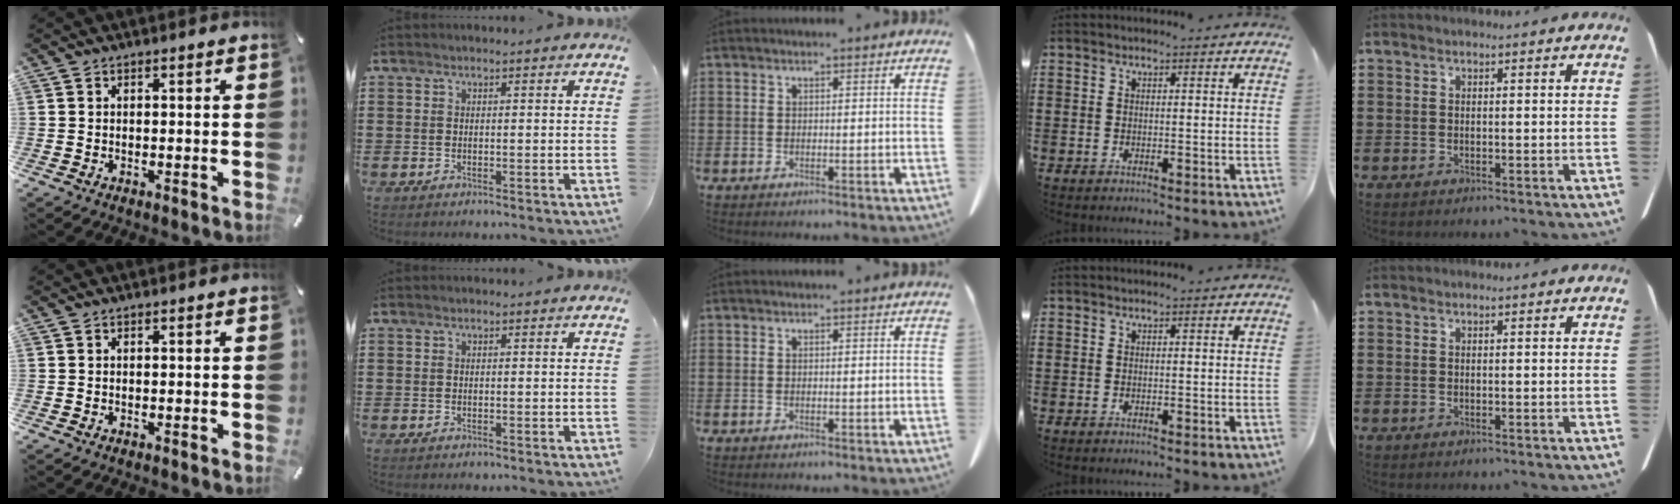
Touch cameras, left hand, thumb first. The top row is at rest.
{}